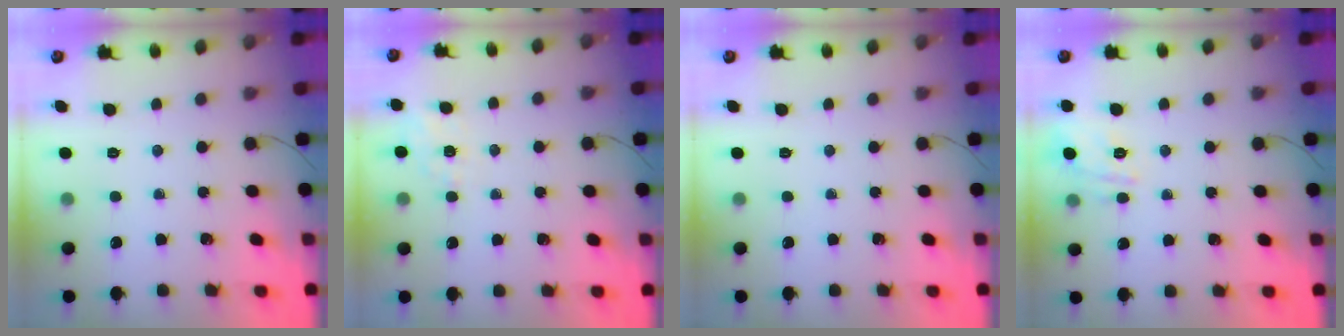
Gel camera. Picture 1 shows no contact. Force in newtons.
{"total": 1.4, "press": 0.4, "slide": 1.4}
{"total": 0.0}
{"total": 3.6, "press": 3.5, "slide": 1.0}